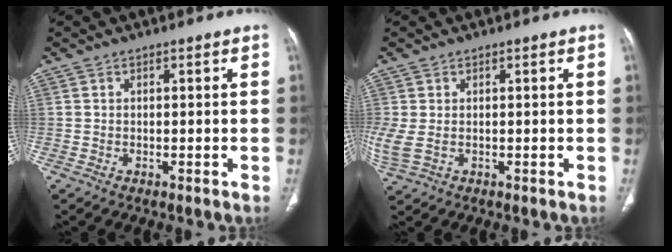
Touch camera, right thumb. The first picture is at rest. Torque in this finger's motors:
{"motor_torque": [2.00, 3.01, 1.28, 0.25, 0.26]}